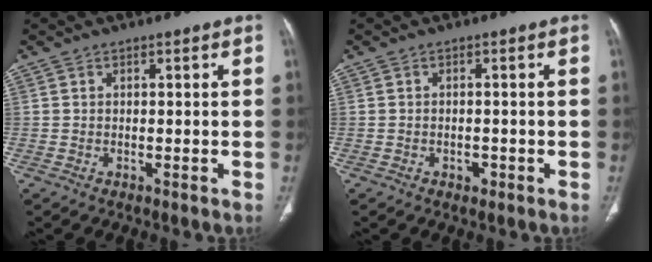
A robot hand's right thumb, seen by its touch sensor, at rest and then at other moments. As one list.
[{"total": 1.4, "force": [-0.7, 1.0, 0.7], "torque": [-0.009, 0.003, -0.008]}]